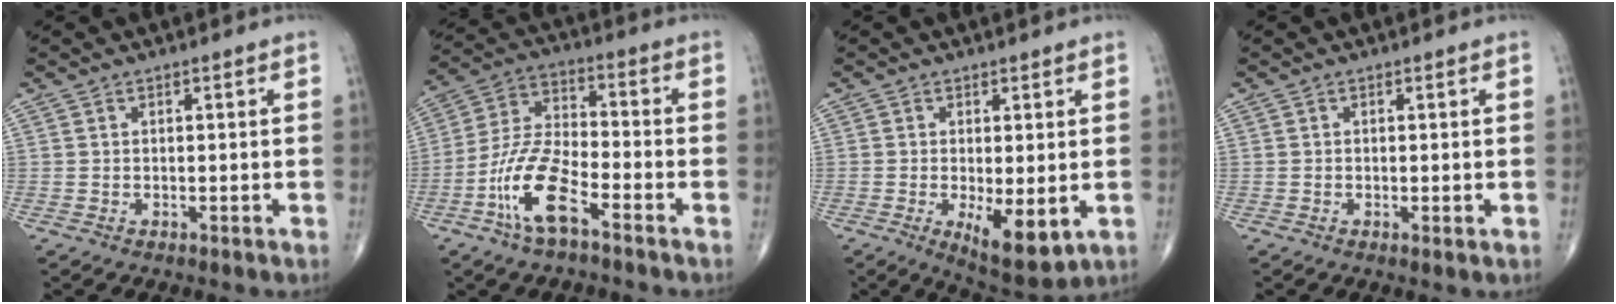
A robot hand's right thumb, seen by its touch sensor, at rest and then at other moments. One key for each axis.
{"total": 12.2, "fx": -6.3, "fy": 4.2, "fz": 9.6, "tx": -0.205, "ty": 0.036, "tz": -0.124}
{"total": 8.6, "fx": -2.0, "fy": 3.1, "fz": 7.8, "tx": -0.116, "ty": -0.024, "tz": -0.022}
{"total": 0.7, "fx": -0.2, "fy": 0.1, "fz": 0.7, "tx": -0.018, "ty": -0.004, "tz": -0.005}